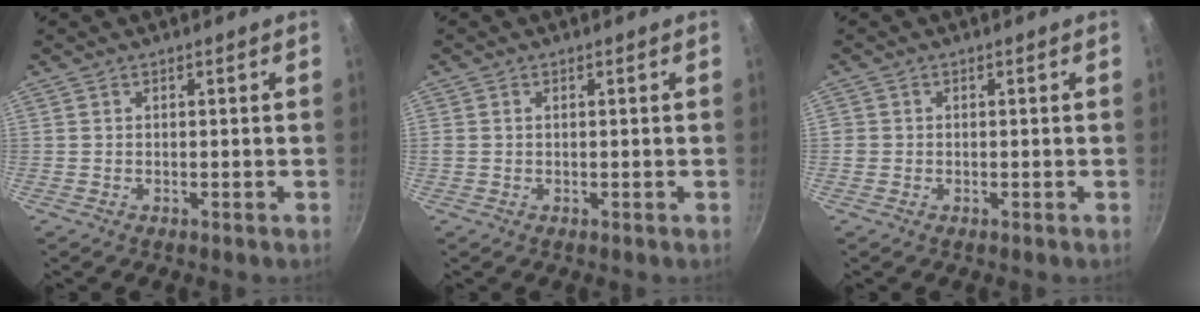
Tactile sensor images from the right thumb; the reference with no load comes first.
{"total": 0.8, "force": [0.2, 0.6, 0.4], "torque": [-0.007, 0.003, 0.002]}
{"total": 1.1, "force": [-0.2, 1.1, 0.3], "torque": [-0.004, 0.002, -0.005]}